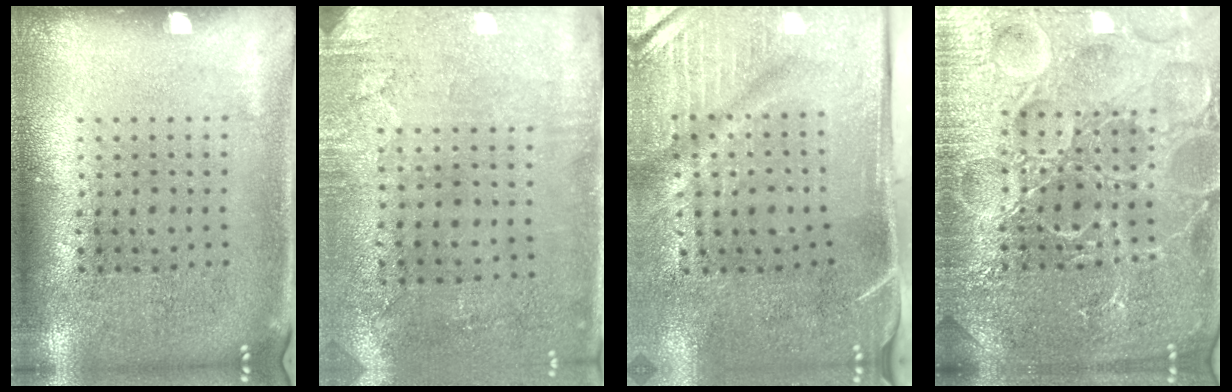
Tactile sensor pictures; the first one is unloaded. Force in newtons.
{"total": 2.9, "press": 2.4, "slide": 1.7}
{"total": 4.8, "press": 3.9, "slide": 2.8}
{"total": 7.4, "press": 7.3, "slide": 1.0}